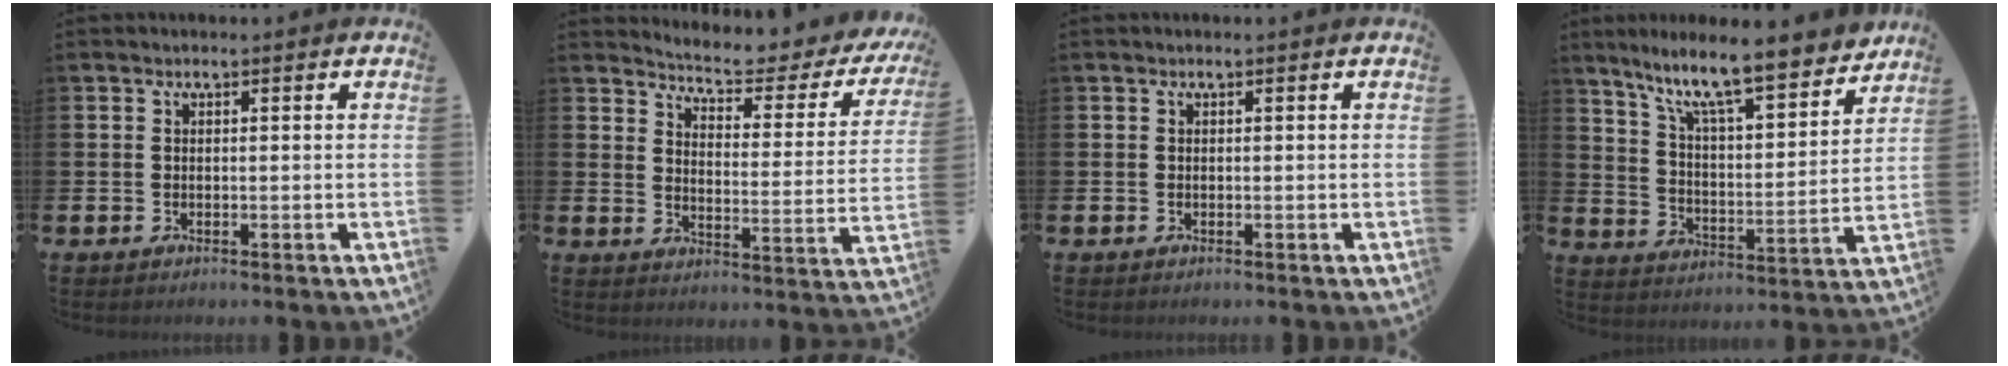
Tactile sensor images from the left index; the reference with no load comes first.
{"total": 4.7, "force": [4.4, 0.7, 1.4], "torque": [-0.044, -0.041, 0.064]}
{"total": 0.0}
{"total": 10.9, "force": [9.4, 1.4, 5.3], "torque": [-0.114, -0.069, 0.153]}